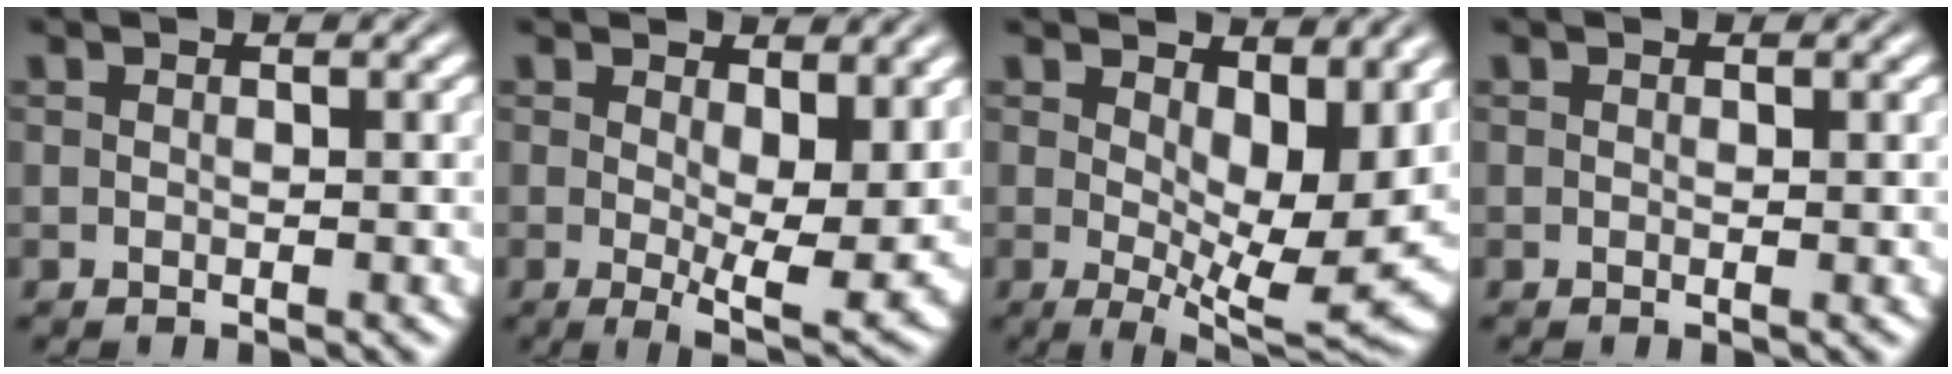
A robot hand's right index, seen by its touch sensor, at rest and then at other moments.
{"total": 5.1, "force": [-0.3, 1.1, 5.0], "torque": [-0.062, -0.031, 0.006]}
{"total": 7.5, "force": [0.2, 2.1, 7.1], "torque": [-0.075, -0.030, 0.019]}
{"total": 0.0}